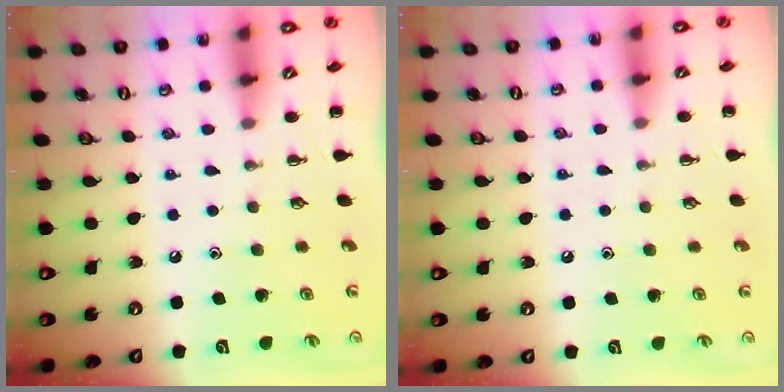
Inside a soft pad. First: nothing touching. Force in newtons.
{"total": 3.0, "press": 2.8, "slide": 1.1}